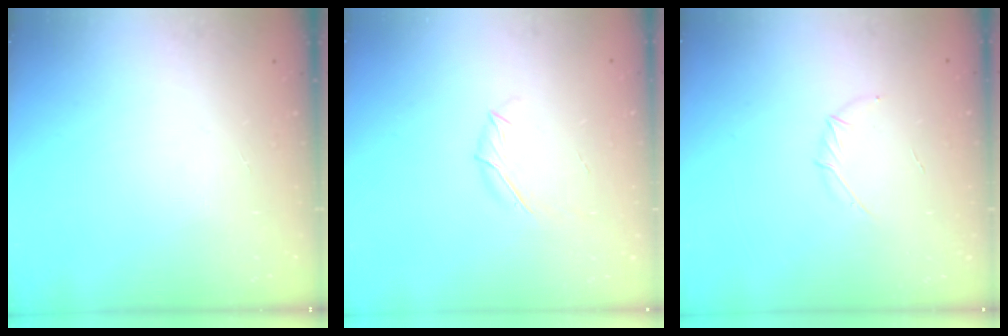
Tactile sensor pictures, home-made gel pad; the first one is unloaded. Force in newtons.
{"total": 6.0, "press": 5.9, "slide": 1.0}
{"total": 4.1, "press": 3.9, "slide": 1.0}